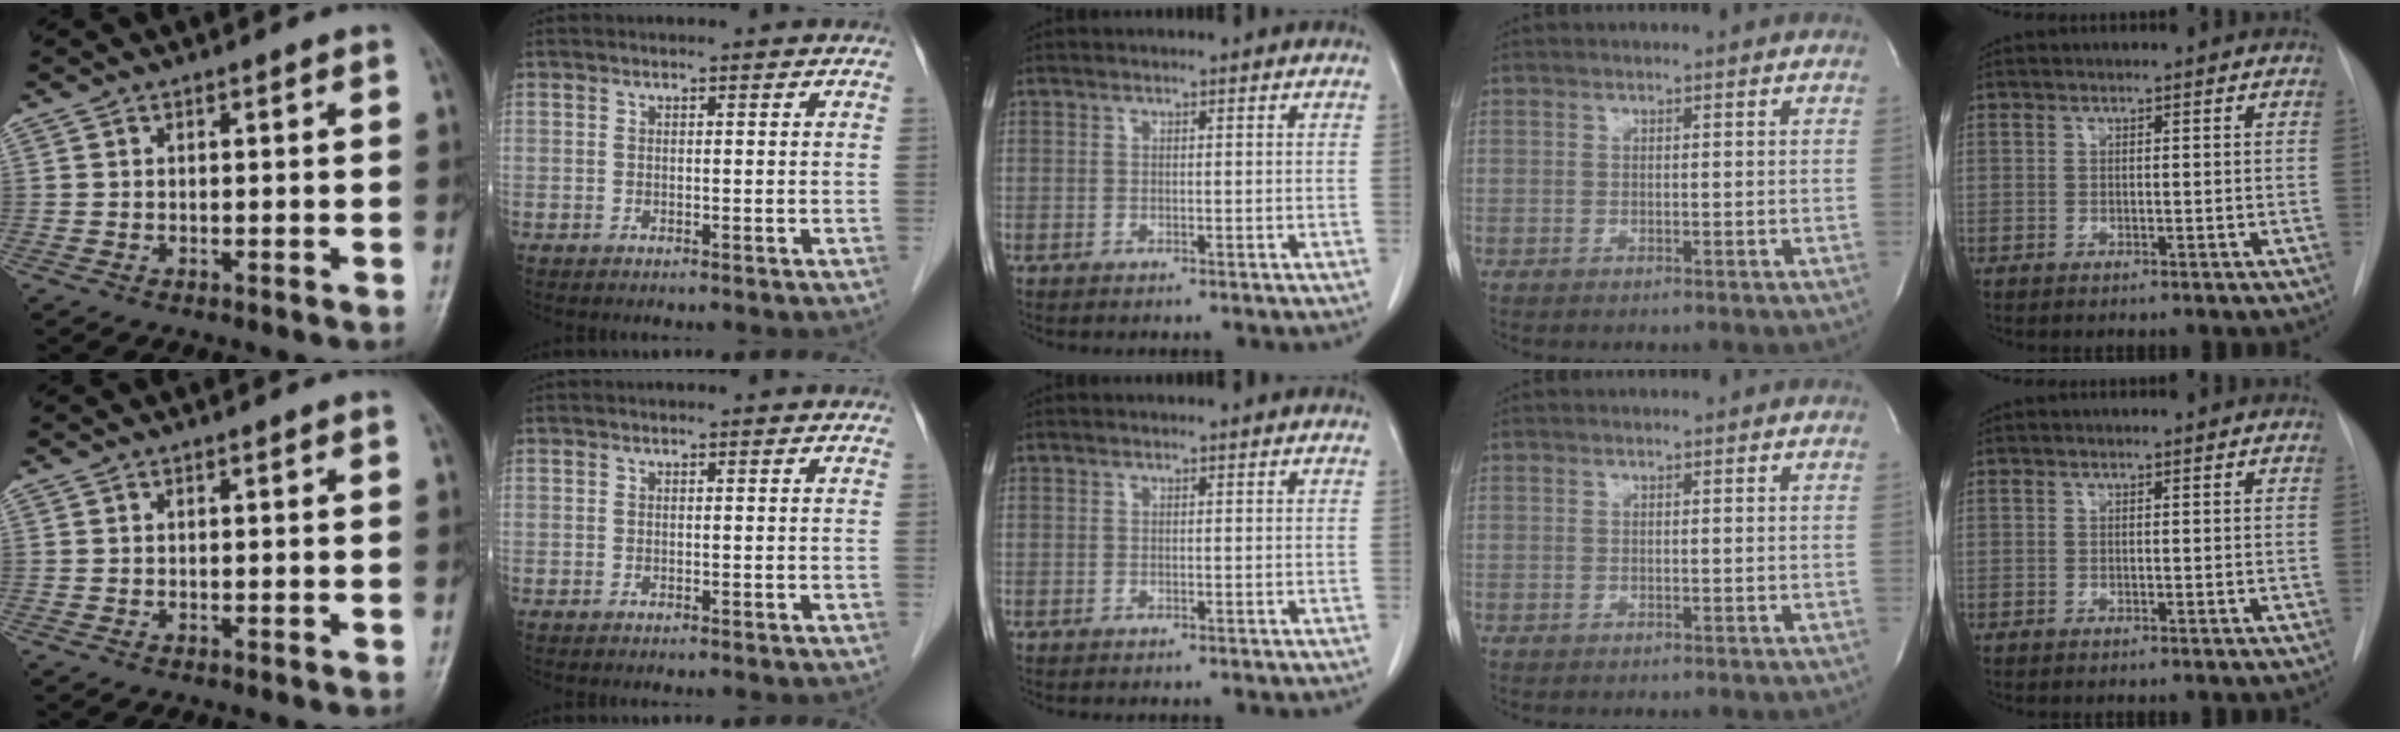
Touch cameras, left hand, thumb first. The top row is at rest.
{}